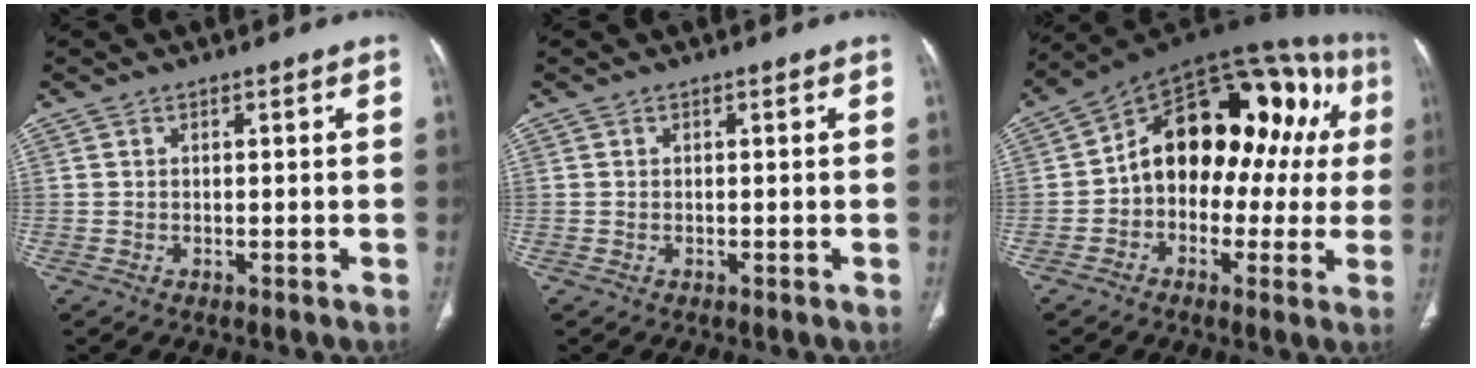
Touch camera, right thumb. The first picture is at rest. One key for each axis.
{"total": 0.0}
{"total": 22.1, "fx": 1.7, "fy": 14.2, "fz": 16.8, "tx": -0.188, "ty": 0.060, "tz": 0.016}